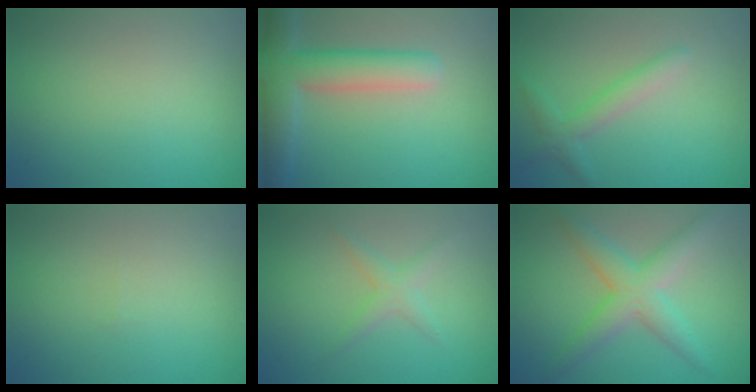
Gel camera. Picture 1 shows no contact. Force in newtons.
{"total": 5.9, "press": 5.9, "slide": 0.5}
{"total": 2.3, "press": 2.3, "slide": 0.1}
{"total": 0.0}
{"total": 1.7, "press": 1.7, "slide": 0.1}
{"total": 4.6, "press": 4.6, "slide": 0.1}